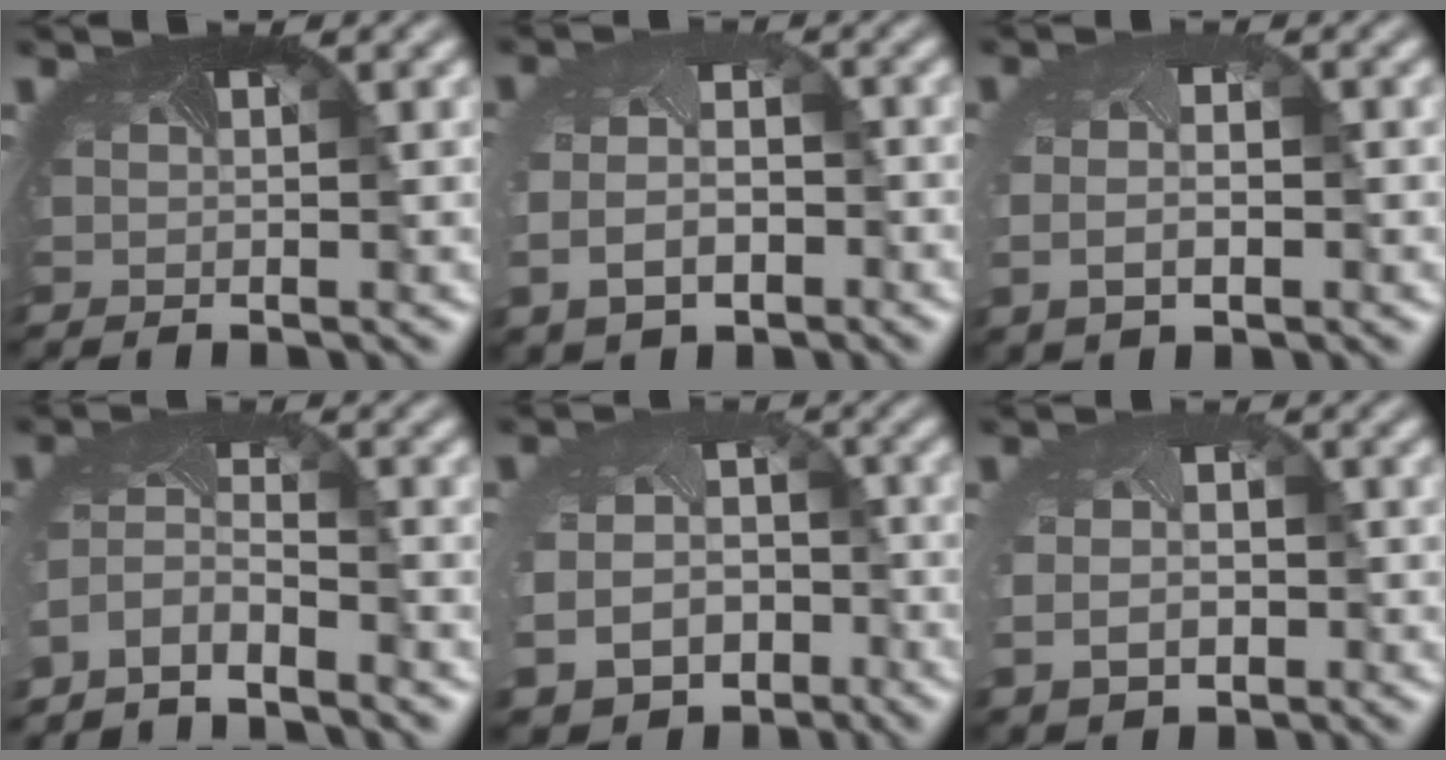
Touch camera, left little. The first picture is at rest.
{"total": 5.8, "force": [-1.7, 4.2, 3.6], "torque": [-0.094, -0.034, -0.020]}
{"total": 4.1, "force": [-0.4, 2.6, 3.2], "torque": [-0.078, -0.011, -0.002]}
{"total": 3.6, "force": [-3.4, 0.9, 0.8], "torque": [-0.033, -0.013, -0.072]}
{"total": 11.4, "force": [-5.3, 9.1, 4.3], "torque": [-0.102, -0.069, -0.067]}
{"total": 5.1, "force": [-0.9, 4.0, 3.1], "torque": [-0.072, -0.028, 0.000]}